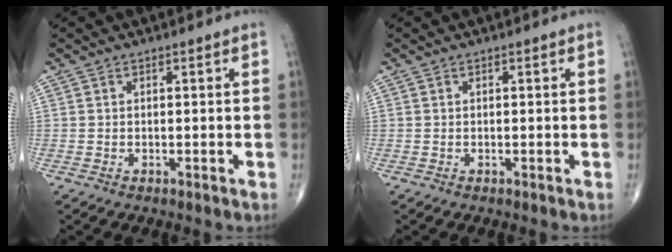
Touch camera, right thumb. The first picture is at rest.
{"total": 0.0}